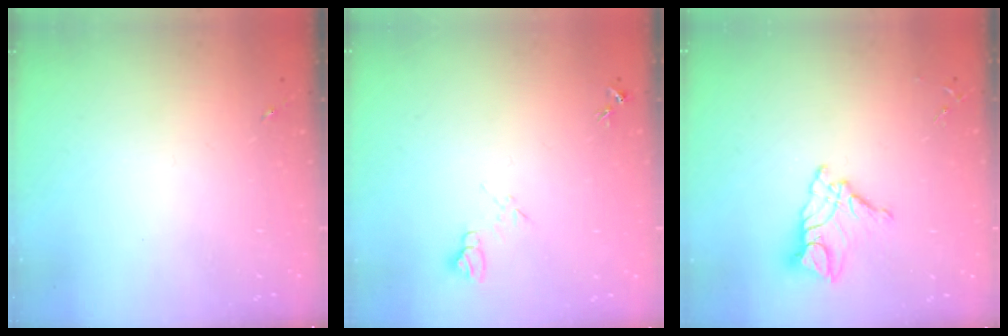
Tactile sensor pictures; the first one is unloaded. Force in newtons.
{"total": 7.1, "press": 7.1, "slide": 0.7}
{"total": 11.3, "press": 11.2, "slide": 1.1}